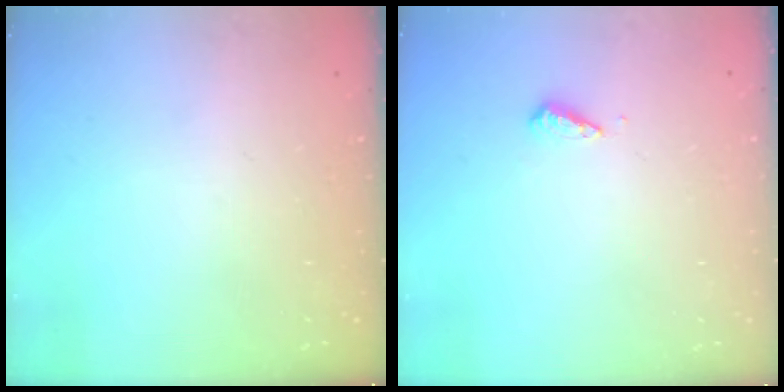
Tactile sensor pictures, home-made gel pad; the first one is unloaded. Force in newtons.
{"total": 3.1, "press": 3.0, "slide": 0.7}